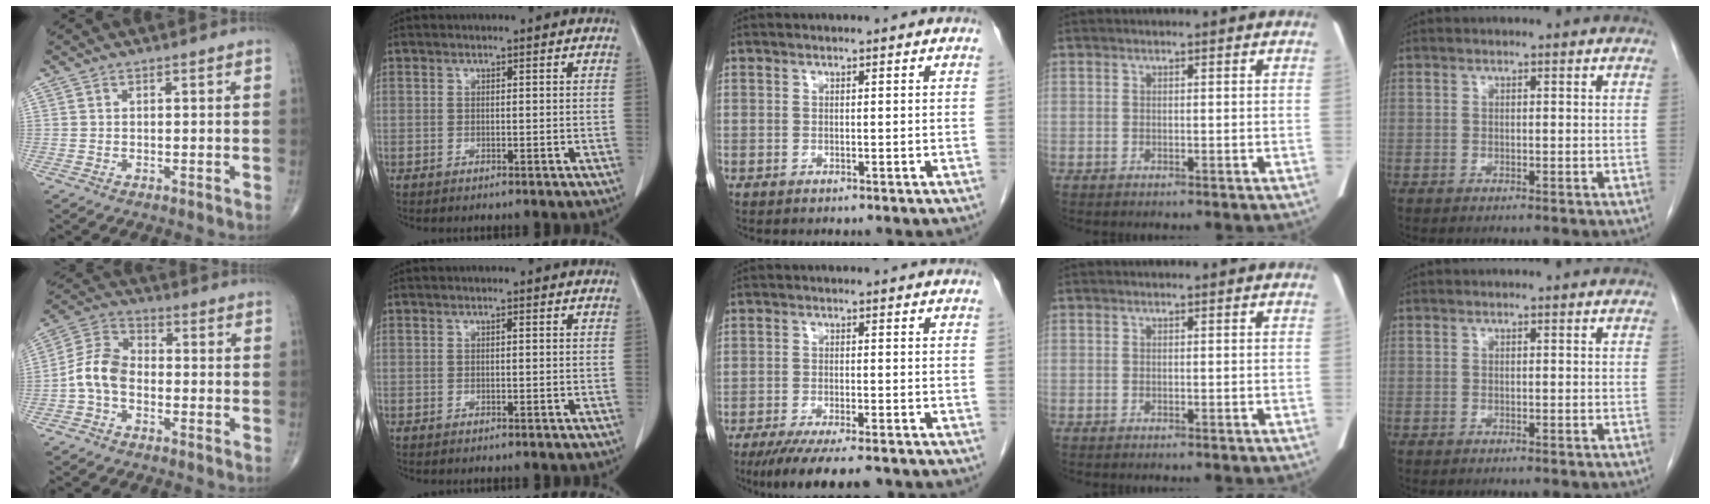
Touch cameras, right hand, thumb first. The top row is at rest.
{"thumb": {"total": 7.8, "force": [-2.1, 5.2, 5.4], "torque": [-0.098, 0.031, -0.055]}, "middle": {"total": 10.5, "force": [-8.1, 1.9, 6.4], "torque": [-0.088, -0.017, -0.122]}}